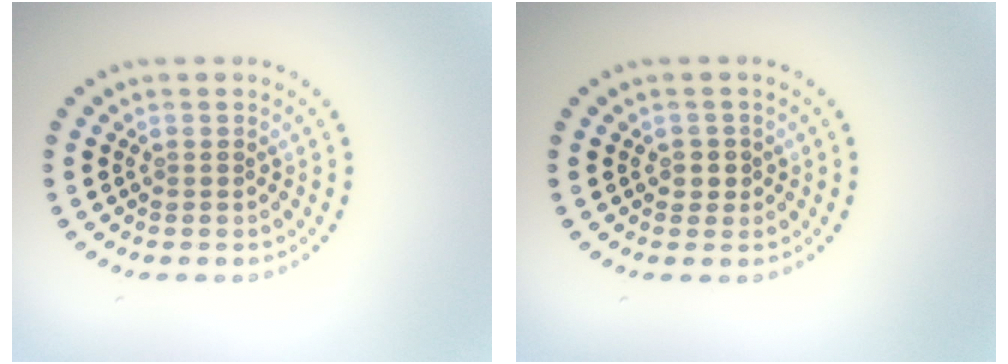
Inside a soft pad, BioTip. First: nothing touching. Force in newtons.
{"total": 1.2, "press": 1.0, "slide": 0.6}